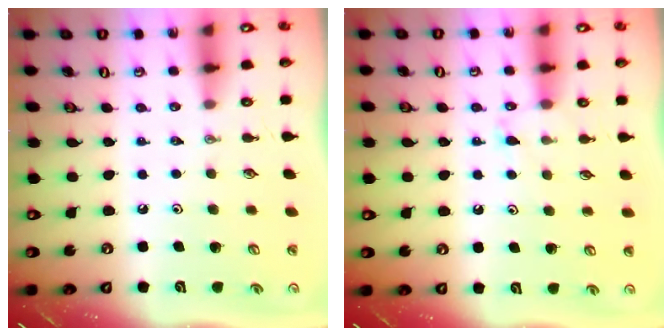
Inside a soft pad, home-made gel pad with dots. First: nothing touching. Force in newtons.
{"total": 6.4, "press": 6.3, "slide": 0.6}